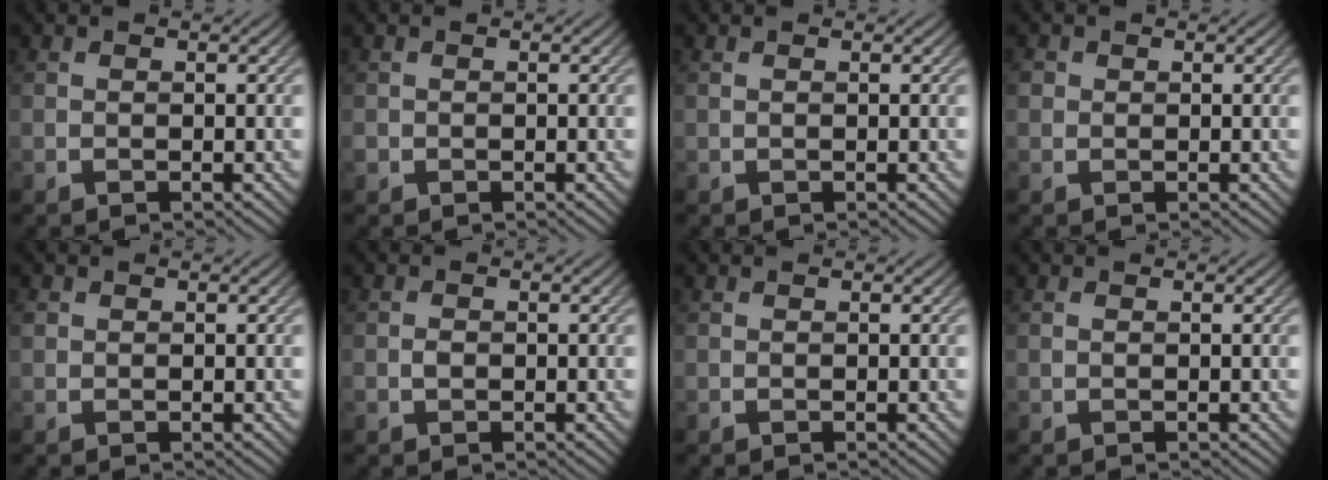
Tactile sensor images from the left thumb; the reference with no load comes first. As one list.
[{"total": 0.8, "force": [-0.4, 0.7, 0.1], "torque": [0.000, -0.002, -0.011]}, {"total": 0.0}, {"total": 1.3, "force": [0.2, 1.3, 0.2], "torque": [0.001, 0.004, -0.008]}, {"total": 0.7, "force": [0.1, 0.7, 0.1], "torque": [0.000, -0.005, -0.003]}, {"total": 0.9, "force": [-0.2, 0.7, 0.5], "torque": [-0.010, 0.002, -0.007]}, {"total": 0.0}, {"total": 0.0}]